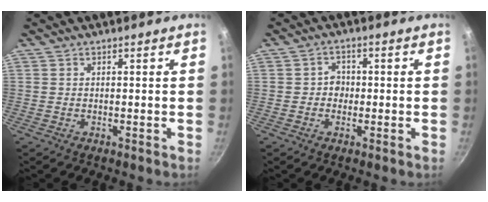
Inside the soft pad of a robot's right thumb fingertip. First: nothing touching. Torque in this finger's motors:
{"motor_torque": [0.20, 0.04, 0.32, -0.07, -0.01]}